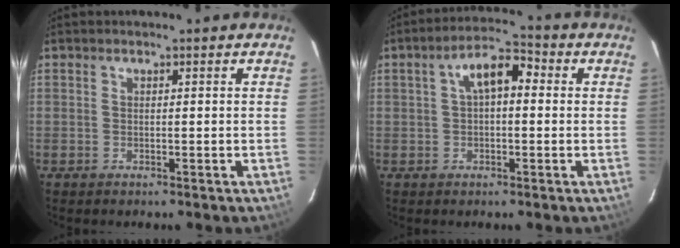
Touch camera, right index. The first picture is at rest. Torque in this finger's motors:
{"motor_torque": [0.38, 0.17, 0.18, 0.07]}